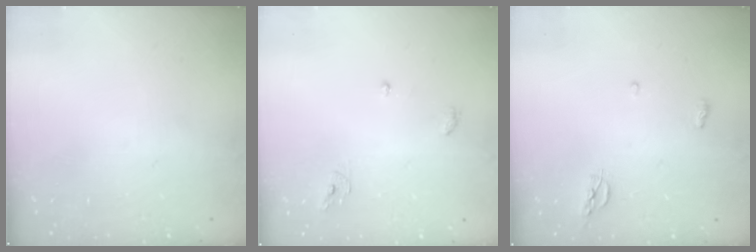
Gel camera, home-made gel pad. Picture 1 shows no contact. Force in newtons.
{"total": 3.9, "press": 3.9, "slide": 0.2}
{"total": 7.2, "press": 5.3, "slide": 4.9}